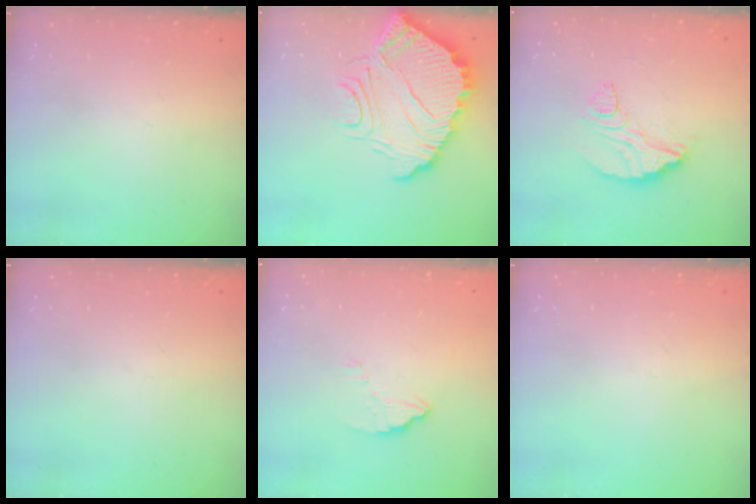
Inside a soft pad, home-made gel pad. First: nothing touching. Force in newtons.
{"total": 11.7, "press": 11.7, "slide": 0.9}
{"total": 9.8, "press": 9.7, "slide": 0.8}
{"total": 0.0}
{"total": 2.5, "press": 2.5, "slide": 0.2}
{"total": 0.0}